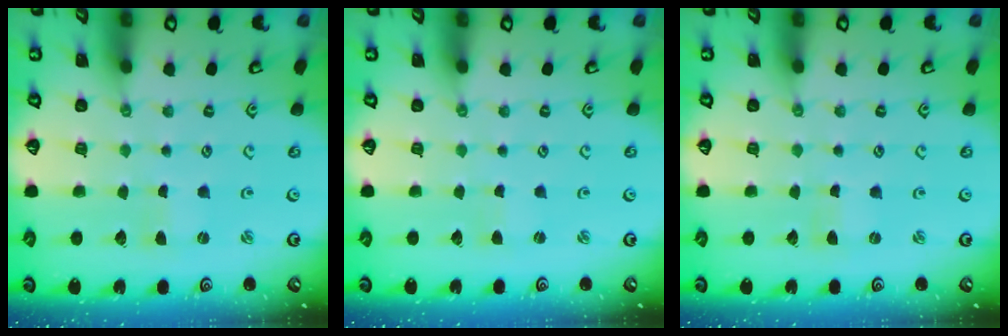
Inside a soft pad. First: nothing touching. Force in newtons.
{"total": 1.2, "press": 1.2, "slide": 0.2}
{"total": 0.0}